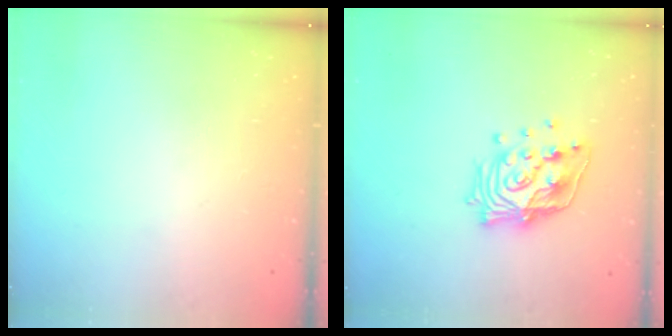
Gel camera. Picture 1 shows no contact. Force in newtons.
{"total": 16.8, "press": 16.7, "slide": 2.2}